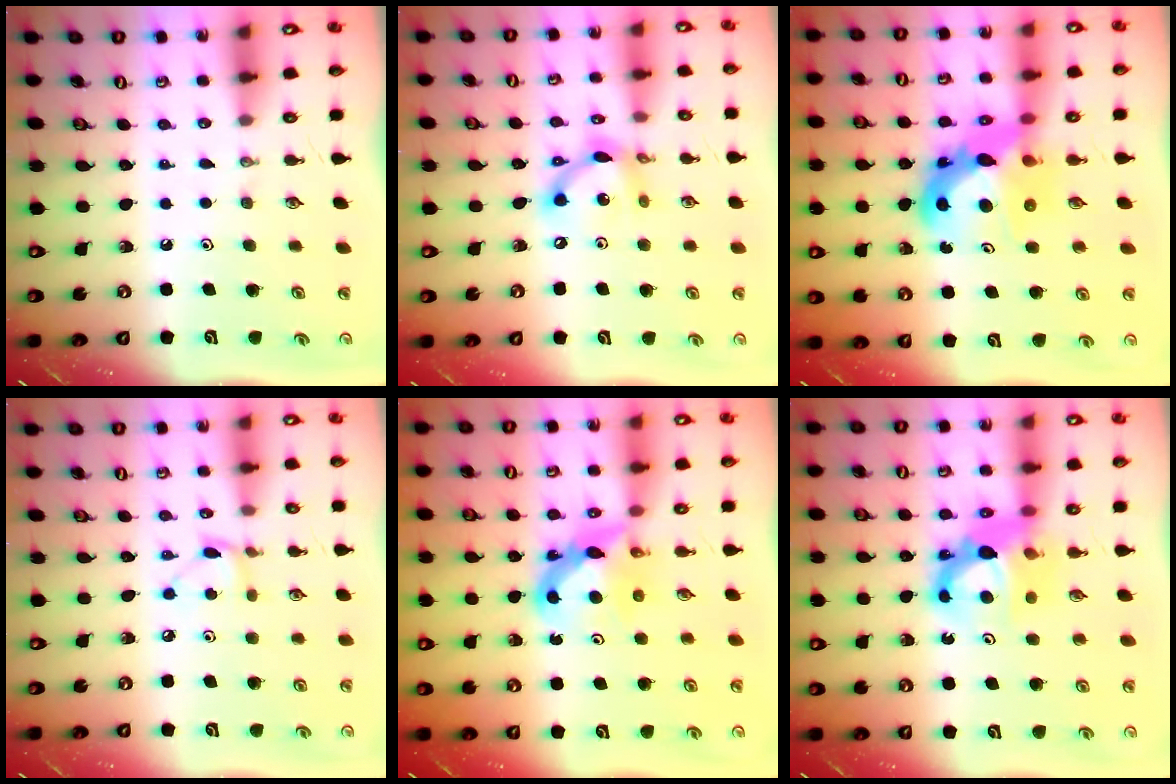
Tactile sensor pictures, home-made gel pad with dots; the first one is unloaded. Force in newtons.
{"total": 11.9, "press": 11.9, "slide": 0.8}
{"total": 12.3, "press": 12.2, "slide": 1.1}
{"total": 5.7, "press": 5.6, "slide": 0.6}
{"total": 6.9, "press": 6.8, "slide": 0.6}
{"total": 11.5, "press": 11.4, "slide": 1.3}